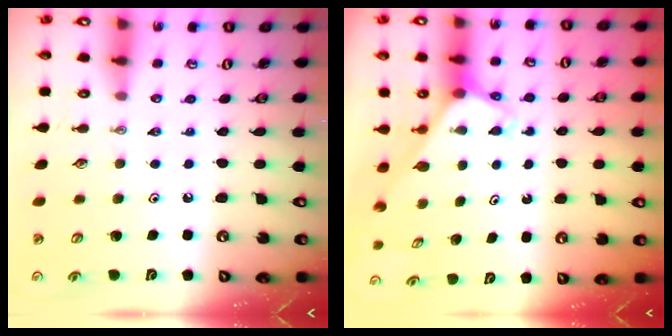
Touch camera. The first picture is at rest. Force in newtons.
{"total": 2.9, "press": 2.9, "slide": 0.2}